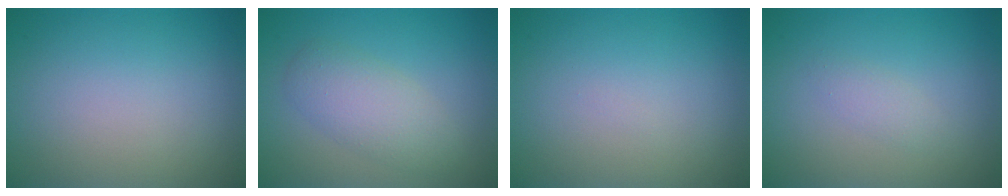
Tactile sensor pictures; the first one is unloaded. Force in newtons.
{"total": 3.6, "press": 3.6, "slide": 0.2}
{"total": 0.0}
{"total": 1.1, "press": 1.1, "slide": 0.0}